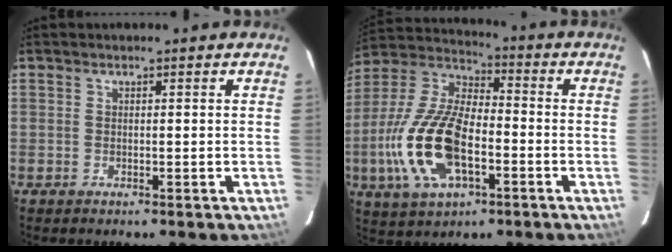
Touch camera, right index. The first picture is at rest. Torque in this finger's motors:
{"motor_torque": [2.14, 0.00, 1.05, 0.21]}